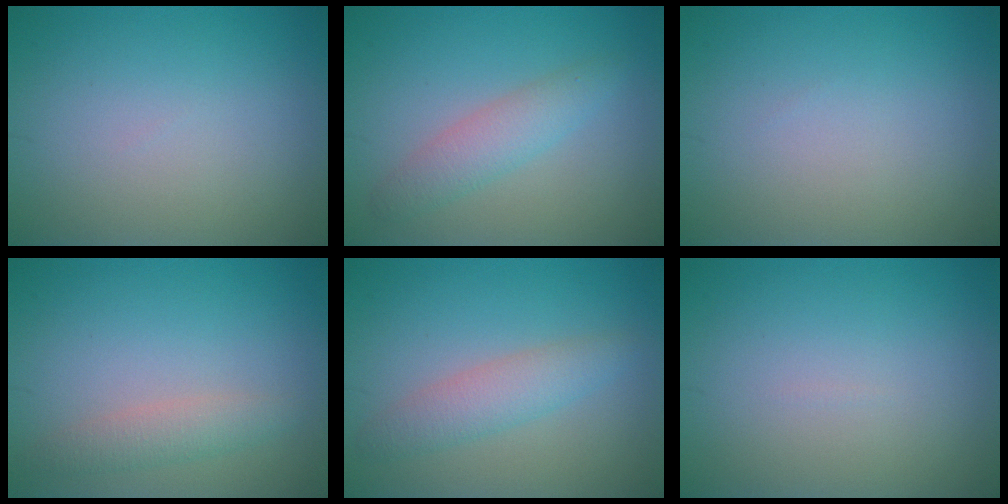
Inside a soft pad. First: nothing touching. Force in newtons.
{"total": 2.8, "press": 2.8, "slide": 0.0}
{"total": 0.0}
{"total": 2.0, "press": 2.0, "slide": 0.1}
{"total": 2.9, "press": 2.9, "slide": 0.1}
{"total": 0.0}